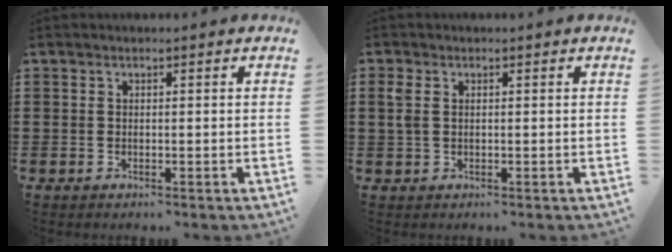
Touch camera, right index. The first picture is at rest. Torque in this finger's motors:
{"motor_torque": [0.23, -0.06, 0.11, 0.07]}